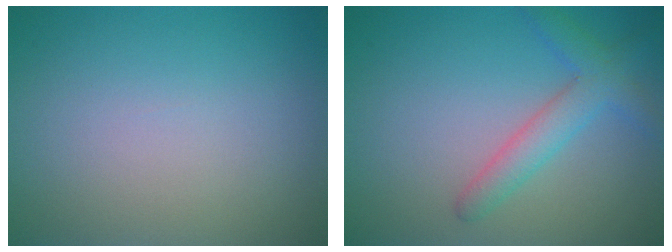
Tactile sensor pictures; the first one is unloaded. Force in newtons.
{"total": 2.2, "press": 2.2, "slide": 0.2}